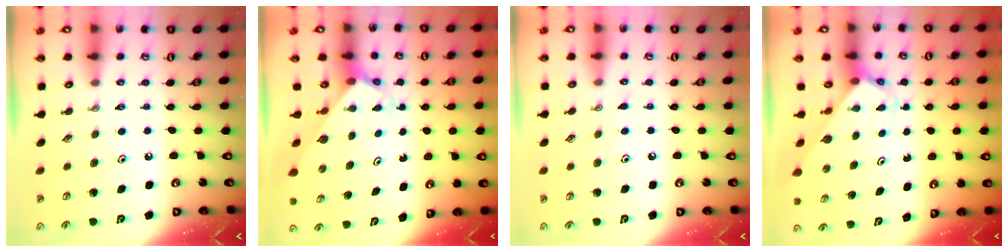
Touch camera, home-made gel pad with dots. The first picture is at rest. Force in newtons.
{"total": 2.7, "press": 2.7, "slide": 0.1}
{"total": 3.4, "press": 3.3, "slide": 0.5}
{"total": 2.8, "press": 2.8, "slide": 0.2}